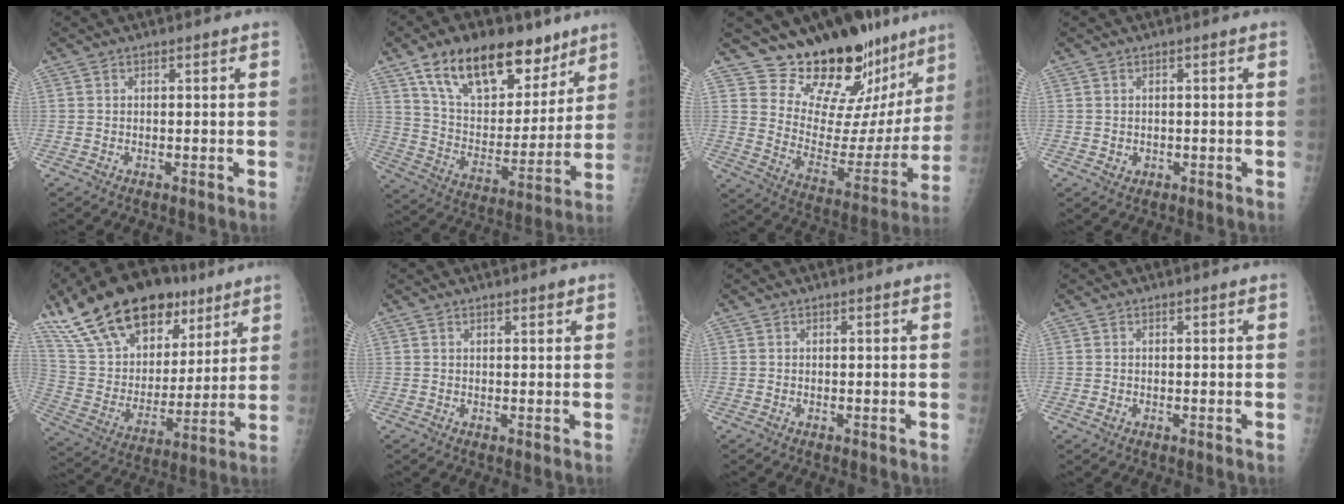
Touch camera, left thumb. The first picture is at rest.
{"total": 23.1, "force": [14.5, 12.0, 13.4], "torque": [-0.175, -0.047, 0.249]}
{"total": 22.8, "force": [18.6, 9.7, 9.0], "torque": [-0.080, -0.133, 0.272]}
{"total": 1.4, "force": [-0.1, 1.3, 0.4], "torque": [-0.006, 0.001, 0.004]}
{"total": 26.3, "force": [17.0, 14.1, 14.3], "torque": [-0.231, -0.027, 0.297]}
{"total": 1.3, "force": [1.0, 0.4, 0.8], "torque": [-0.009, -0.004, 0.014]}
{"total": 0.0}
{"total": 0.8, "force": [0.0, 0.7, 0.3], "torque": [-0.004, 0.000, 0.001]}